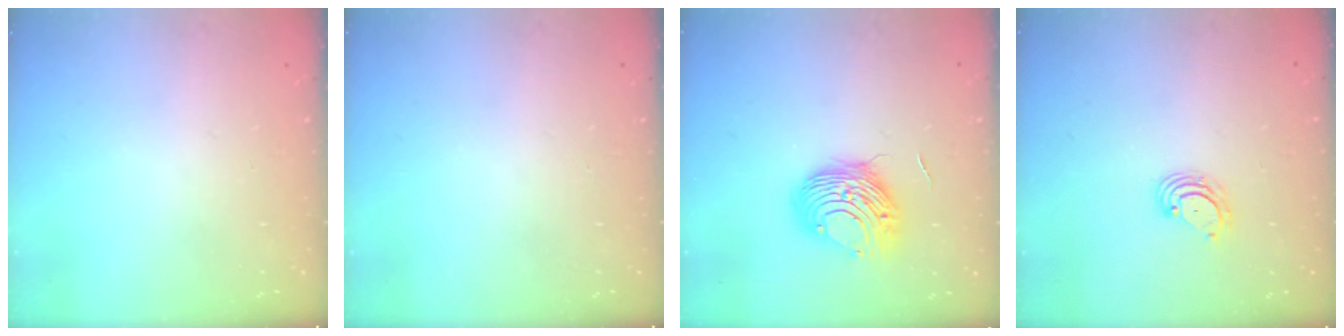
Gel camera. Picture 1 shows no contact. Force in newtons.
{"total": 0.0}
{"total": 9.9, "press": 9.9, "slide": 0.7}
{"total": 4.0, "press": 3.9, "slide": 0.4}